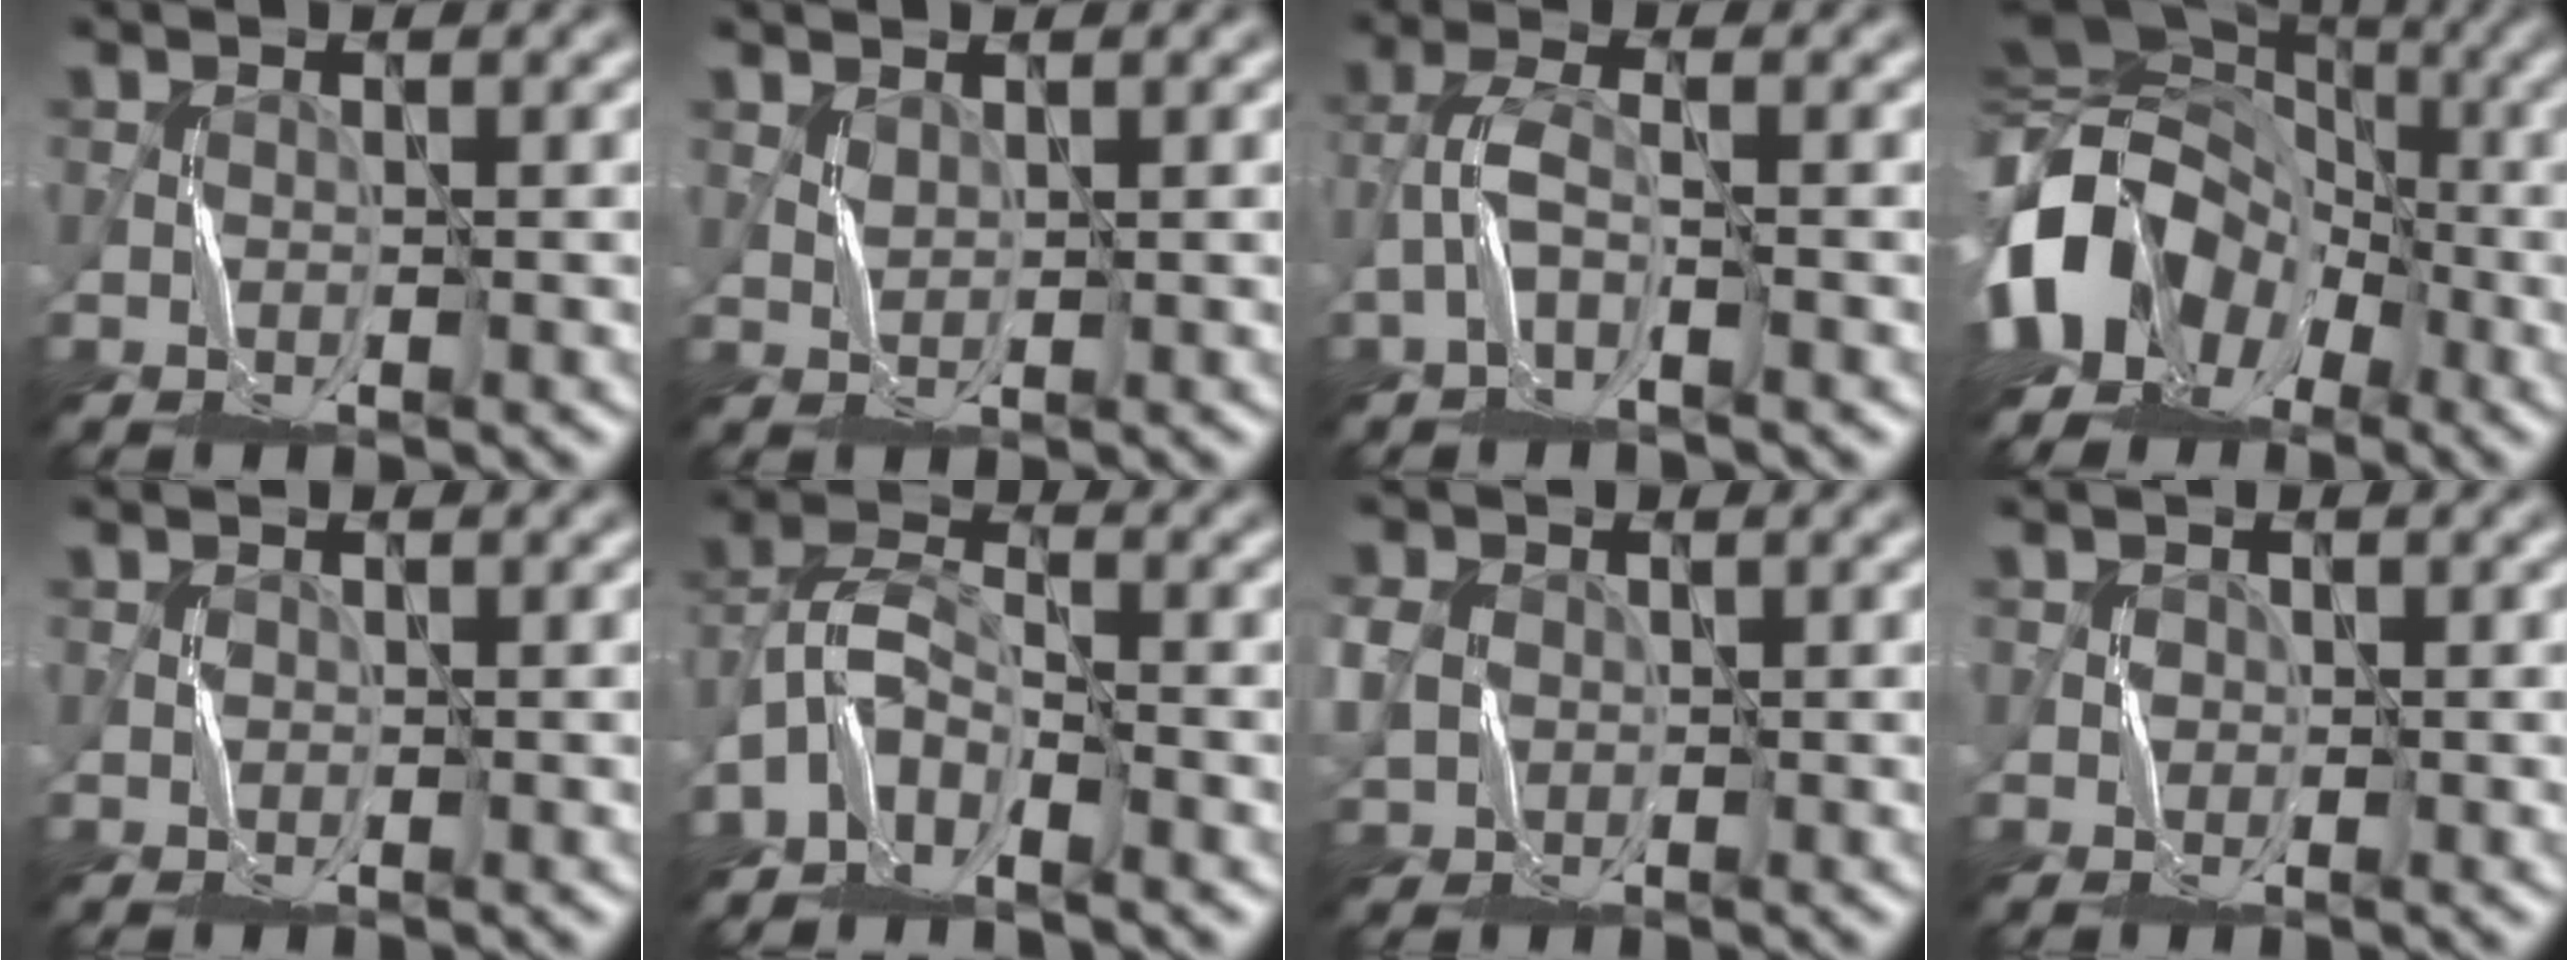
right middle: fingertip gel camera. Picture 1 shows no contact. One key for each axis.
{"total": 0.8, "fx": 0.7, "fy": 0.2, "fz": 0.2, "tx": -0.010, "ty": 0.002, "tz": 0.019}
{"total": 2.2, "fx": -1.6, "fy": 0.3, "fz": 1.4, "tx": -0.037, "ty": 0.010, "tz": -0.040}
{"total": 15.8, "fx": -5.8, "fy": 12.2, "fz": 8.1, "tx": -0.173, "ty": -0.009, "tz": -0.111}
{"total": 0.6, "fx": -0.2, "fy": 0.5, "fz": -0.1, "tx": 0.004, "ty": 0.003, "tz": -0.004}
{"total": 4.0, "fx": -3.4, "fy": 1.4, "fz": 1.6, "tx": -0.033, "ty": 0.007, "tz": -0.079}
{"total": 2.9, "fx": 0.0, "fy": 2.6, "fz": 1.4, "tx": -0.044, "ty": 0.003, "tz": -0.001}
{"total": 1.2, "fx": 0.2, "fy": 1.2, "fz": 0.0, "tx": 0.001, "ty": 0.002, "tz": 0.001}